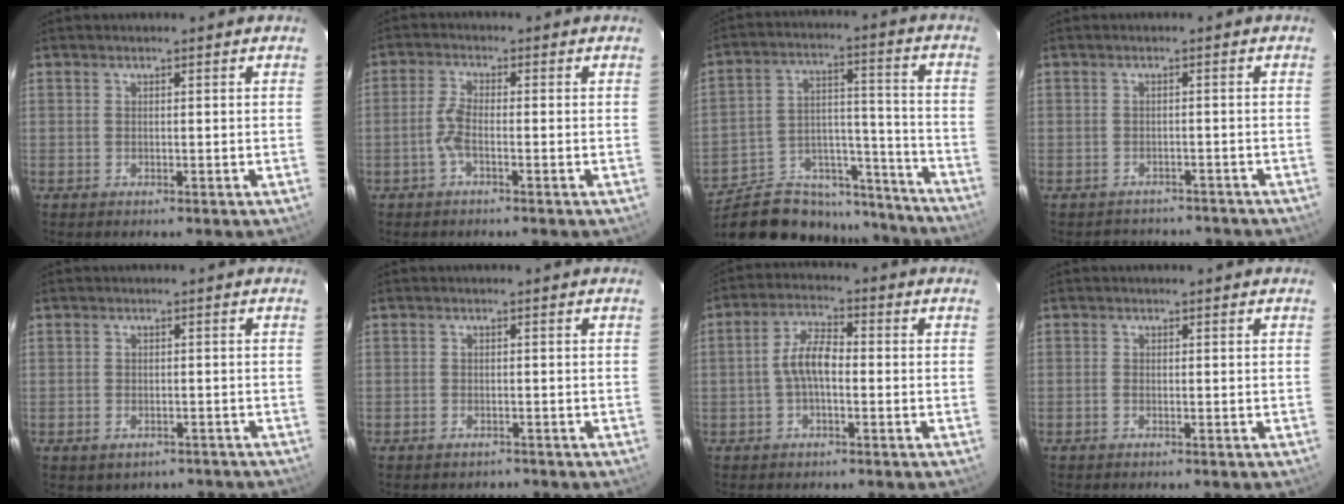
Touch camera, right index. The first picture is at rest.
{"total": 3.4, "force": [-1.4, 0.8, 3.0], "torque": [-0.074, 0.005, -0.031]}
{"total": 25.6, "force": [-21.4, 10.5, 9.5], "torque": [-0.174, 0.034, -0.290]}
{"total": 7.5, "force": [-6.7, 3.1, 1.4], "torque": [-0.025, 0.002, -0.078]}
{"total": 4.9, "force": [-3.3, 3.2, 1.8], "torque": [-0.032, 0.000, -0.032]}
{"total": 1.8, "force": [-1.4, 1.1, 0.1], "torque": [-0.002, -0.001, -0.018]}
{"total": 5.9, "force": [-1.1, 2.5, 5.2], "torque": [-0.106, 0.013, -0.020]}
{"total": 0.6, "force": [-0.4, 0.4, 0.3], "torque": [-0.008, -0.002, -0.008]}